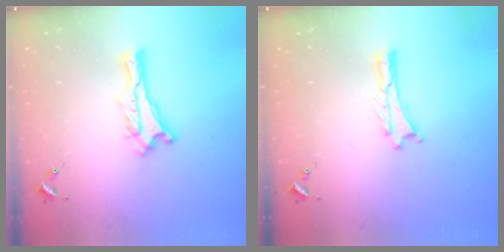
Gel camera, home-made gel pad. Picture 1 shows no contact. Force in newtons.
{"total": 0.0}